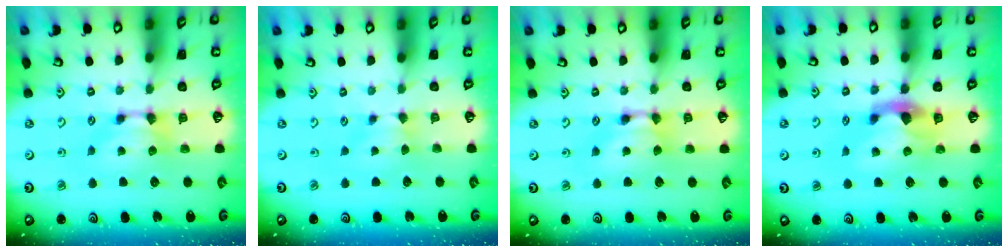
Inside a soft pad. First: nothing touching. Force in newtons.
{"total": 2.0, "press": 1.9, "slide": 0.7}
{"total": 1.4, "press": 1.4, "slide": 0.1}
{"total": 2.7, "press": 2.4, "slide": 1.3}